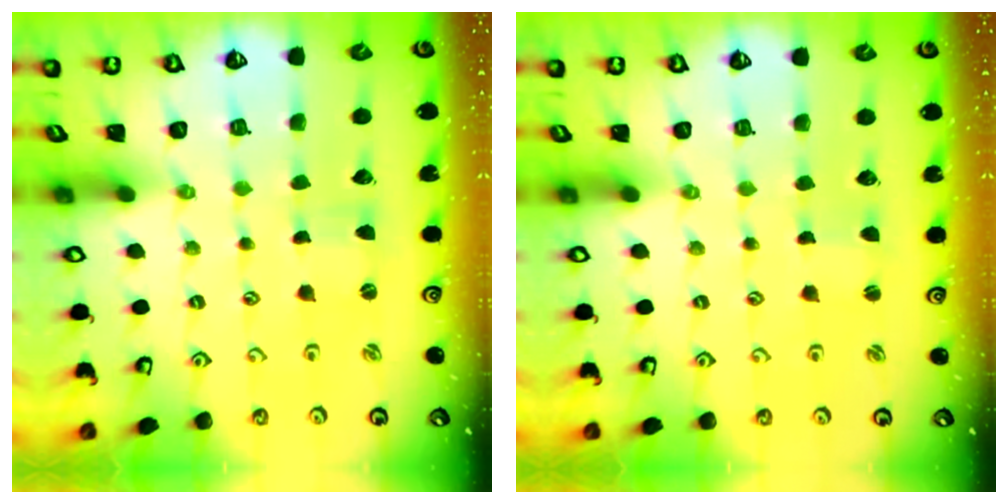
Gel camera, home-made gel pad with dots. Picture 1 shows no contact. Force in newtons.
{"total": 0.0}